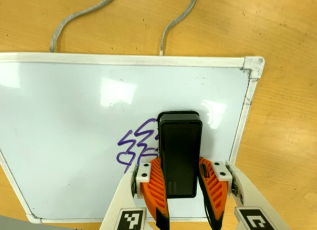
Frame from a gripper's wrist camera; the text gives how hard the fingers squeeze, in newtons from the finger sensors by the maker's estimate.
{"total": 13.8, "left": 14.0, "right": 13.5}